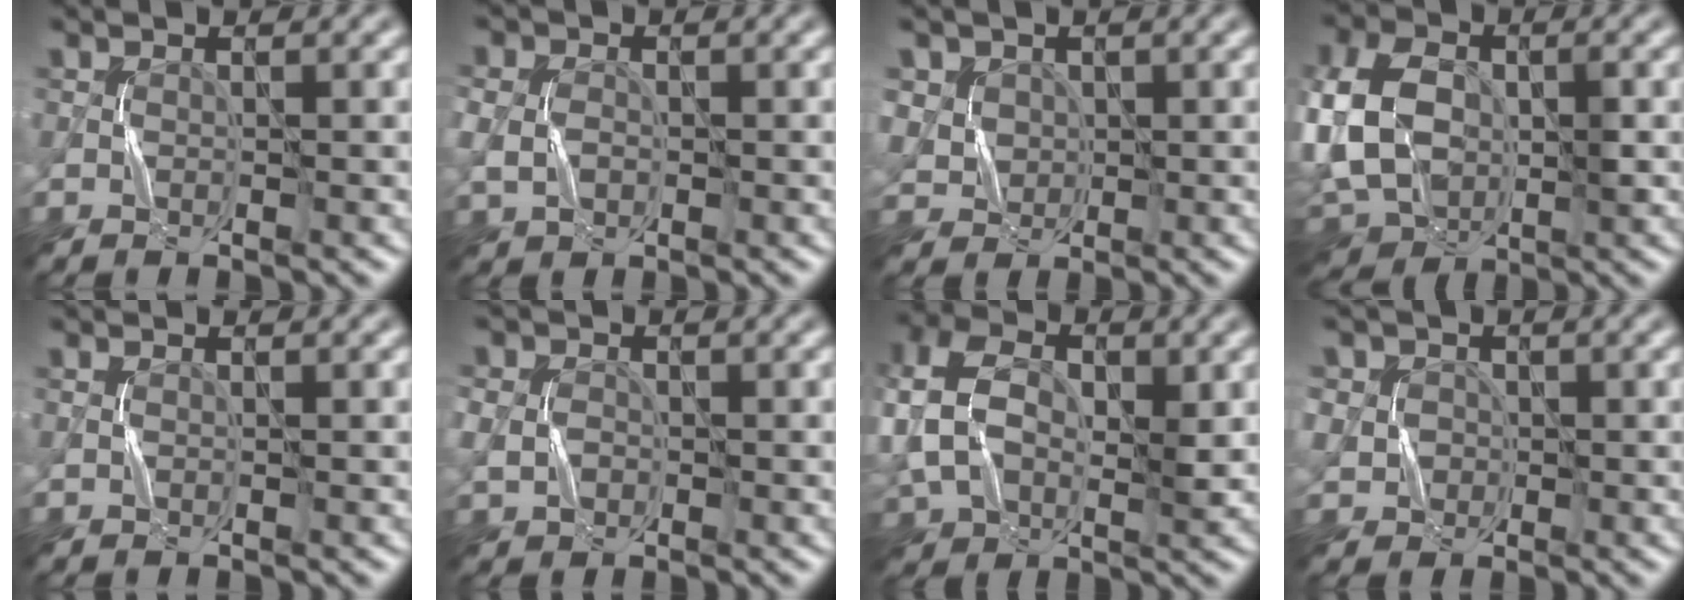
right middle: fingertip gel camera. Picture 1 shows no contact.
{"total": 2.5, "force": [-0.1, 2.1, 1.3], "torque": [-0.031, -0.001, 0.003]}
{"total": 3.5, "force": [1.5, 3.0, 0.7], "torque": [-0.025, 0.009, 0.030]}
{"total": 12.0, "force": [-0.8, 8.5, 8.4], "torque": [-0.180, -0.001, -0.006]}
{"total": 0.0}
{"total": 2.5, "force": [-0.1, 2.2, 1.1], "torque": [-0.017, 0.002, -0.002]}
{"total": 8.5, "force": [1.0, 6.0, 6.0], "torque": [-0.141, 0.012, 0.008]}
{"total": 4.2, "force": [0.4, 4.0, 1.3], "torque": [-0.022, 0.023, -0.016]}